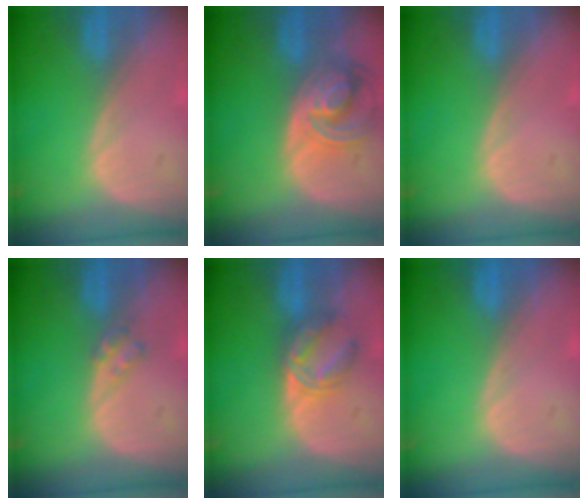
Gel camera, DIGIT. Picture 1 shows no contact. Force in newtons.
{"total": 8.0, "press": 7.0, "slide": 3.8}
{"total": 0.0}
{"total": 2.0, "press": 2.0, "slide": 0.2}
{"total": 5.4, "press": 5.3, "slide": 1.0}
{"total": 0.0}